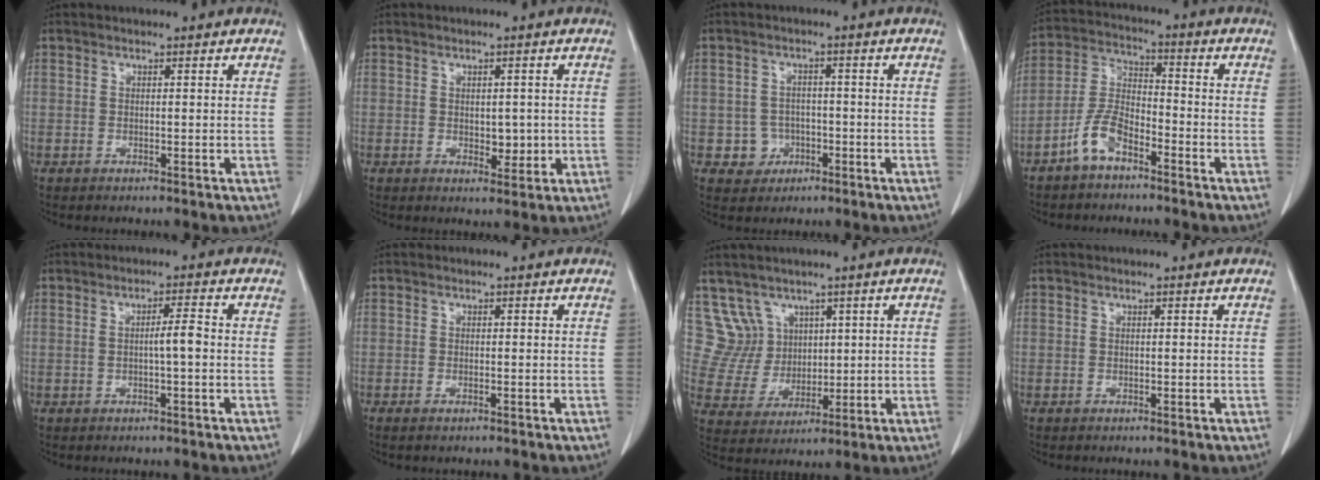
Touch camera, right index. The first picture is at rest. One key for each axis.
{"total": 3.1, "fx": -0.1, "fy": 1.9, "fz": 2.4, "tx": -0.027, "ty": -0.003, "tz": 0.006}
{"total": 3.9, "fx": -1.3, "fy": 3.7, "fz": 0.3, "tx": 0.006, "ty": 0.013, "tz": -0.014}
{"total": 7.3, "fx": -4.8, "fy": 2.9, "fz": 4.6, "tx": -0.111, "ty": 0.010, "tz": -0.099}
{"total": 2.8, "fx": -0.2, "fy": 0.1, "fz": 2.8, "tx": -0.044, "ty": 0.003, "tz": -0.005}
{"total": 0.9, "fx": -0.6, "fy": 0.2, "fz": 0.6, "tx": -0.013, "ty": -0.001, "tz": -0.006}
{"total": 6.8, "fx": 4.0, "fy": 5.5, "fz": -0.2, "tx": -0.003, "ty": 0.023, "tz": 0.092}
{"total": 0.0}